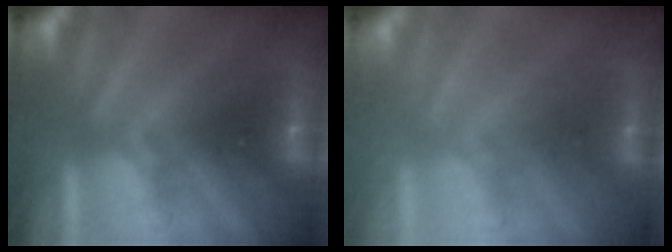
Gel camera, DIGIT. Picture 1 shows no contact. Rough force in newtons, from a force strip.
{"total": 2.1}